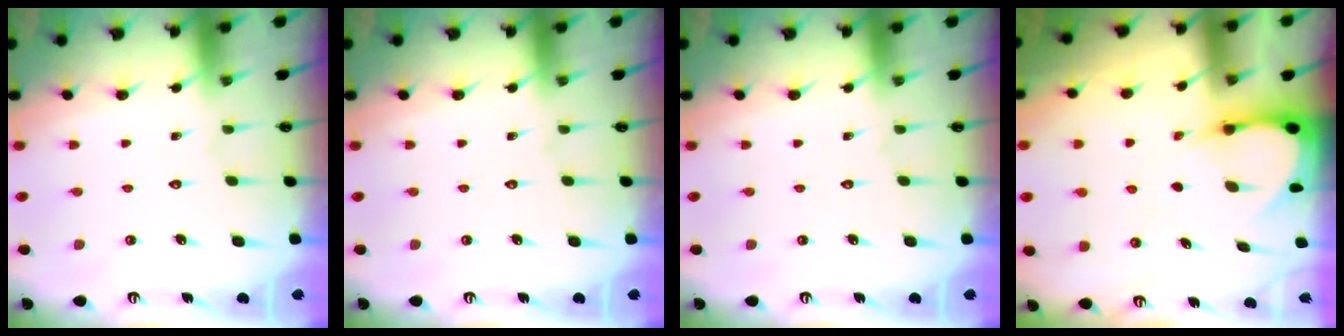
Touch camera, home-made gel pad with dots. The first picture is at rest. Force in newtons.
{"total": 0.0}
{"total": 0.0}
{"total": 3.1, "press": 3.1, "slide": 0.4}